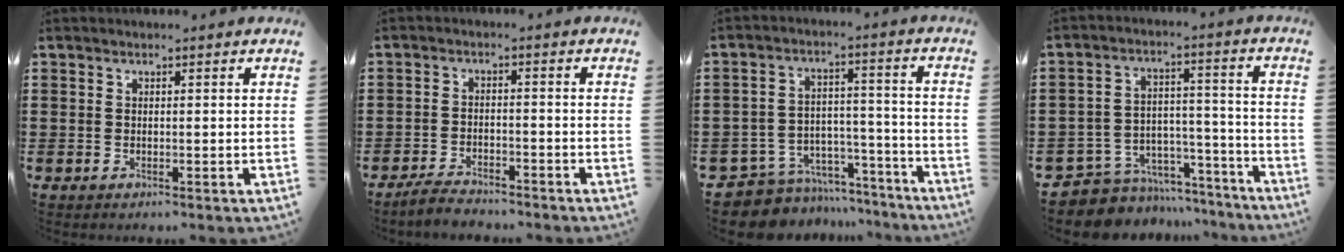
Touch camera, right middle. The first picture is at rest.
{"total": 3.3, "force": [-3.2, 0.5, 0.5], "torque": [-0.014, 0.006, -0.067]}
{"total": 7.7, "force": [-7.0, 3.0, 0.7], "torque": [-0.022, 0.017, -0.135]}
{"total": 6.3, "force": [-5.6, 2.9, 0.2], "torque": [-0.013, 0.011, -0.108]}